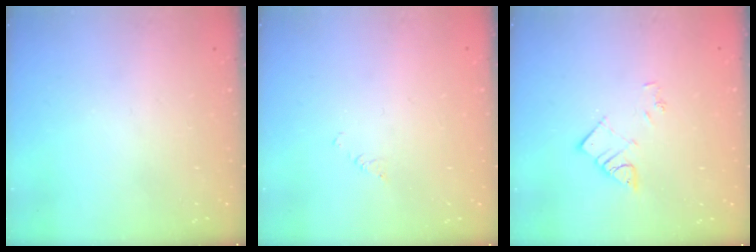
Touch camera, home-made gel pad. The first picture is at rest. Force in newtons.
{"total": 2.0, "press": 2.0, "slide": 0.3}
{"total": 5.1, "press": 5.1, "slide": 0.3}